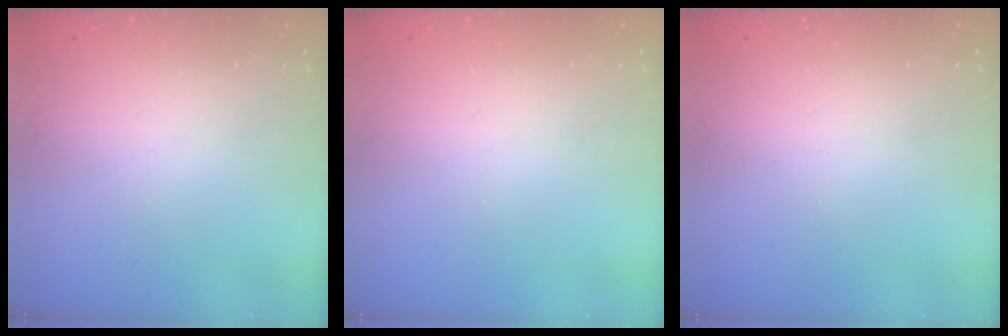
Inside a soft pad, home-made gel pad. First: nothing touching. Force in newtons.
{"total": 0.0}
{"total": 0.0}